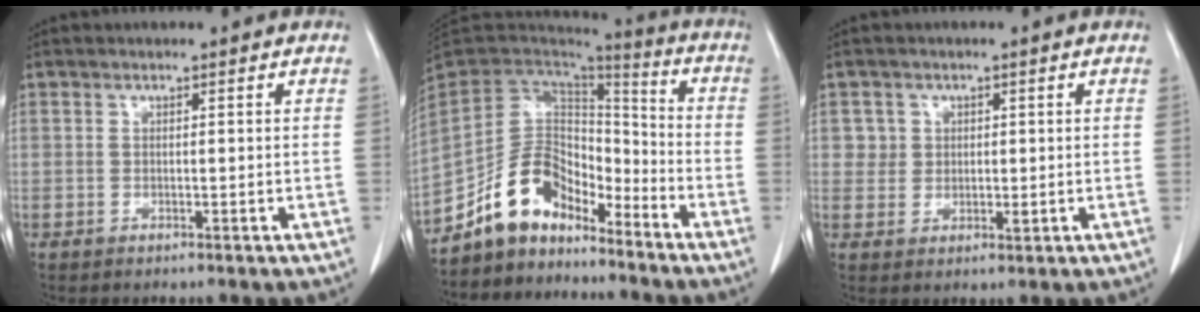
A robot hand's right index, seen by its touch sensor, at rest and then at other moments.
{"total": 11.7, "force": [-9.1, 6.0, 4.3], "torque": [-0.077, 0.050, -0.170]}
{"total": 3.0, "force": [1.1, 2.8, 0.1], "torque": [0.013, -0.003, 0.020]}